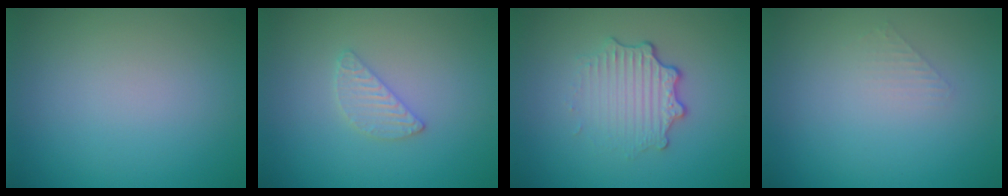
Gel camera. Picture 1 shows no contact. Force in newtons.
{"total": 1.9, "press": 1.8, "slide": 0.2}
{"total": 3.2, "press": 2.5, "slide": 2.1}
{"total": 1.0, "press": 1.0, "slide": 0.1}